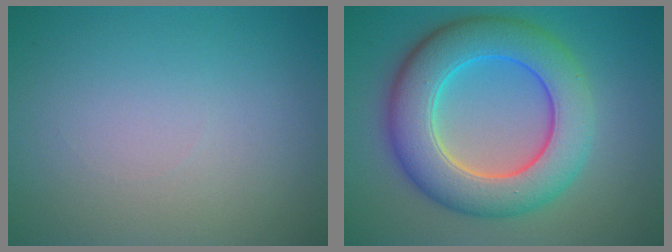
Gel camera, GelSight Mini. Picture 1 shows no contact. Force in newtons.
{"total": 9.3, "press": 9.3, "slide": 0.3}